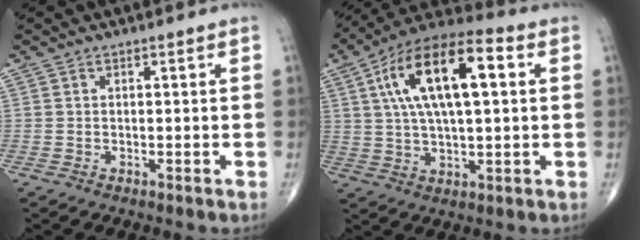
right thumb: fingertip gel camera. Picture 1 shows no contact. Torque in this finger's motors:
{"motor_torque": [-0.90, 2.59, 1.81, 0.66, 0.42]}